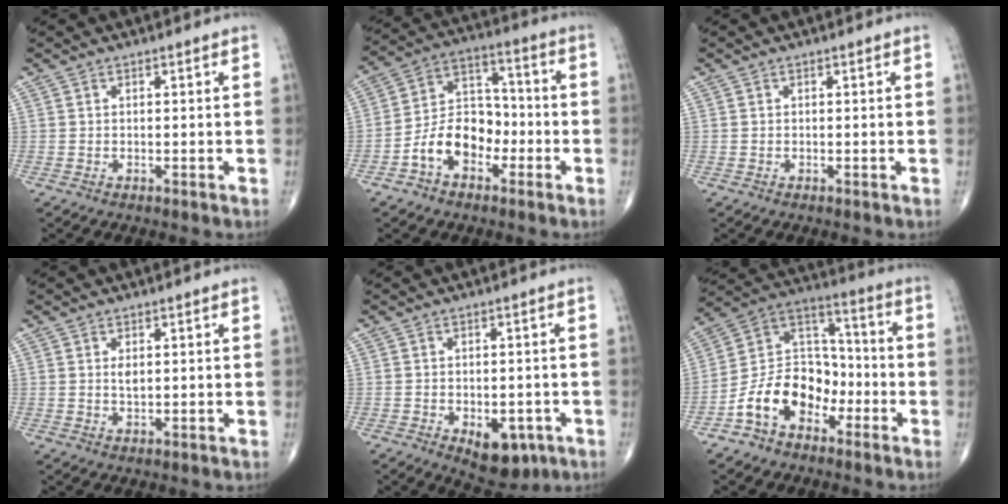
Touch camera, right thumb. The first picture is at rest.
{"total": 11.6, "force": [-4.4, 8.0, 7.2], "torque": [-0.100, 0.049, -0.086]}
{"total": 0.0}
{"total": 1.6, "force": [0.5, 0.7, 1.3], "torque": [-0.023, -0.005, 0.011]}
{"total": 8.3, "force": [-3.4, 4.8, 5.9], "torque": [-0.059, 0.007, -0.034]}
{"total": 14.1, "force": [-6.3, 9.9, 7.8], "torque": [-0.108, 0.074, -0.126]}